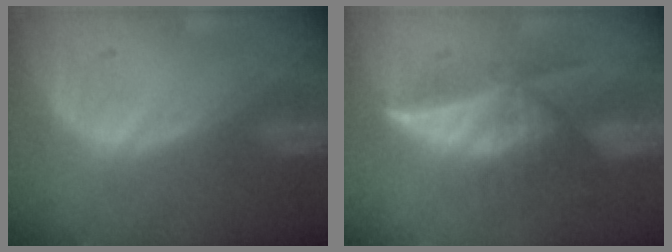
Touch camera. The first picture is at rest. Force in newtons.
{"total": 6.0, "press": 5.8, "slide": 1.6}